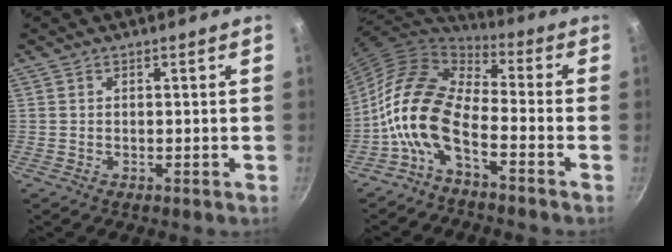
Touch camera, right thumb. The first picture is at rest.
{"total": 14.3, "force": [-5.6, 7.2, 11.0], "torque": [-0.206, 0.056, -0.126]}